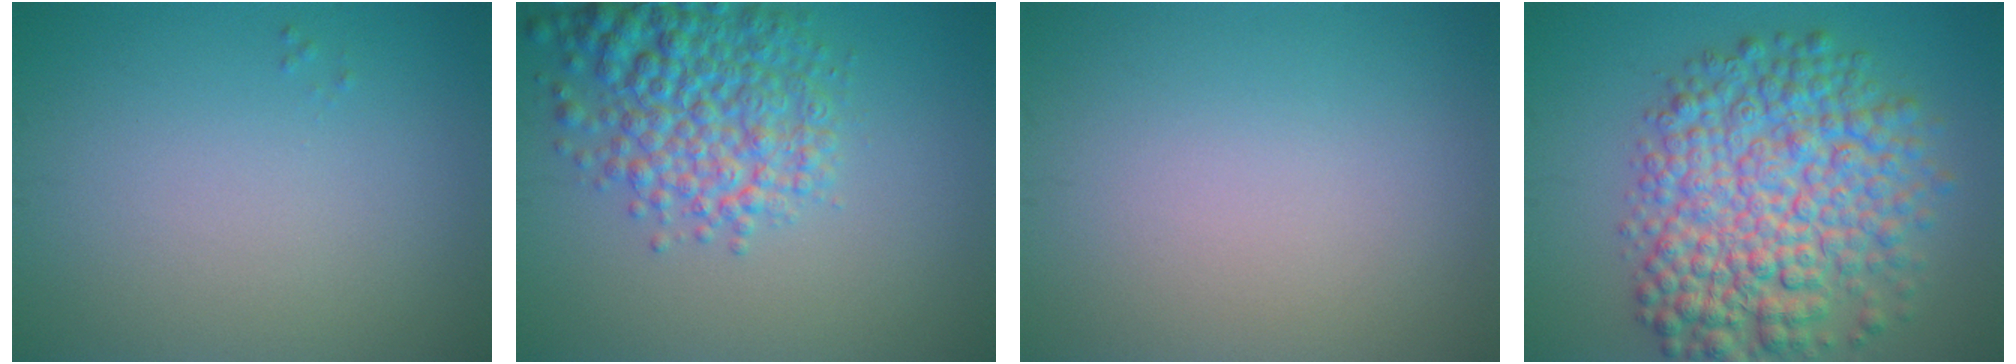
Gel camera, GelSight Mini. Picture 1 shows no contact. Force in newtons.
{"total": 6.4, "press": 6.4, "slide": 0.3}
{"total": 0.0}
{"total": 10.2, "press": 10.2, "slide": 0.2}